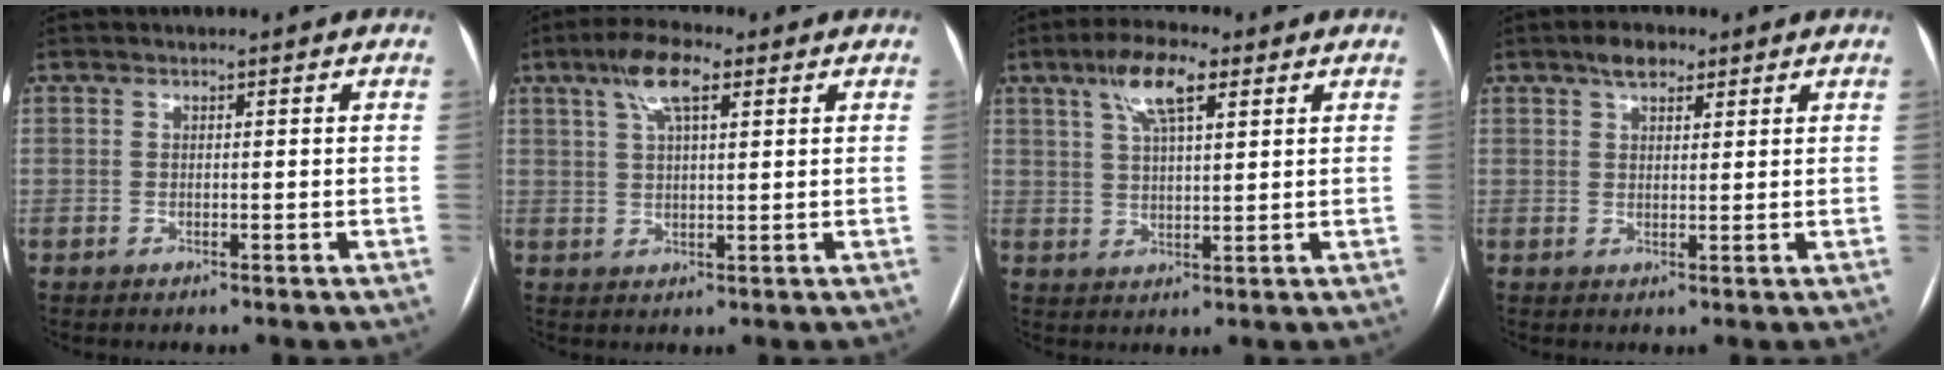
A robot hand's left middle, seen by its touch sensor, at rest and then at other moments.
{"total": 6.8, "force": [3.5, 1.7, 5.6], "torque": [-0.112, 0.020, 0.063]}
{"total": 7.8, "force": [4.1, 2.0, 6.3], "torque": [-0.123, 0.017, 0.074]}
{"total": 3.7, "force": [2.5, 1.8, 2.1], "torque": [-0.038, 0.012, 0.043]}